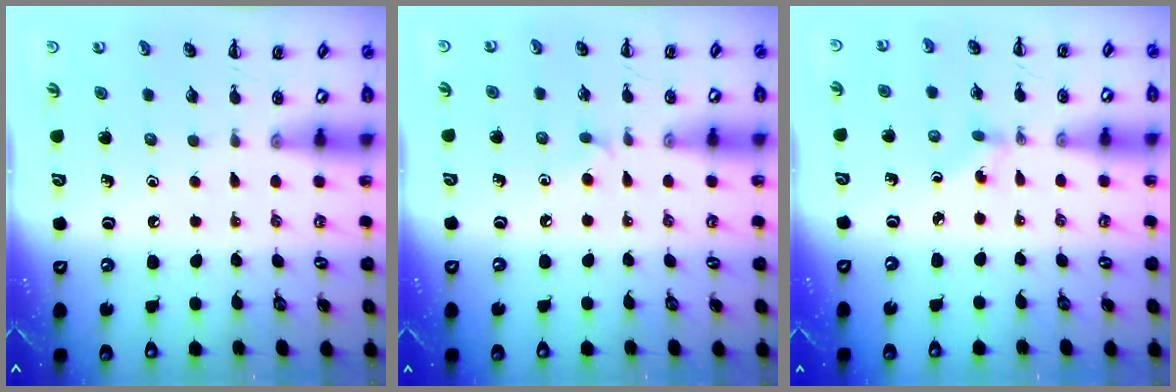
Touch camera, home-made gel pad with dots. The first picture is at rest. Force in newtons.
{"total": 4.2, "press": 4.0, "slide": 1.5}
{"total": 1.2, "press": 1.0, "slide": 0.7}